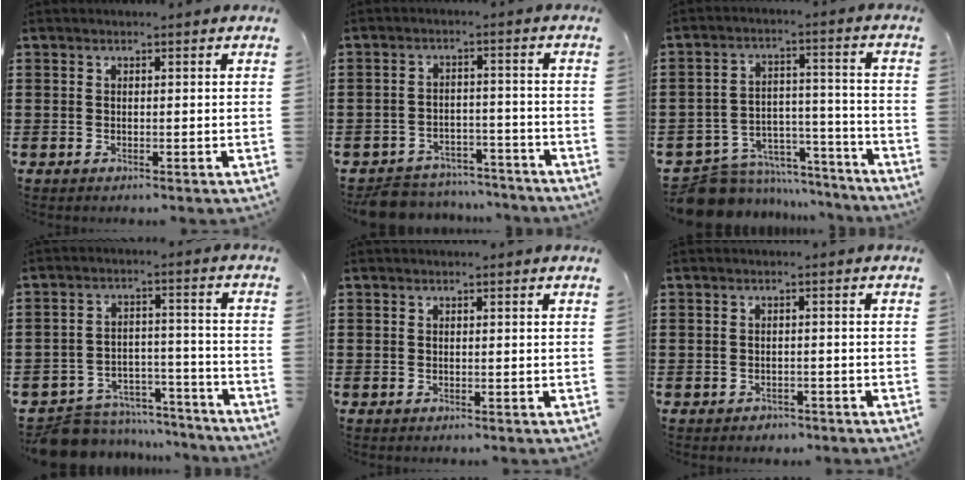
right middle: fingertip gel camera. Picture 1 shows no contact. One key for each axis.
{"total": 5.6, "fx": -5.4, "fy": 1.2, "fz": 0.4, "tx": -0.010, "ty": 0.015, "tz": -0.111}
{"total": 8.8, "fx": -8.0, "fy": 3.2, "fz": 1.7, "tx": -0.037, "ty": 0.022, "tz": -0.153}
{"total": 7.8, "fx": -7.5, "fy": 1.9, "fz": 1.0, "tx": -0.019, "ty": 0.026, "tz": -0.146}
{"total": 0.0}
{"total": 1.0, "fx": -1.0, "fy": 0.4, "fz": 0.0, "tx": -0.004, "ty": 0.003, "tz": -0.023}